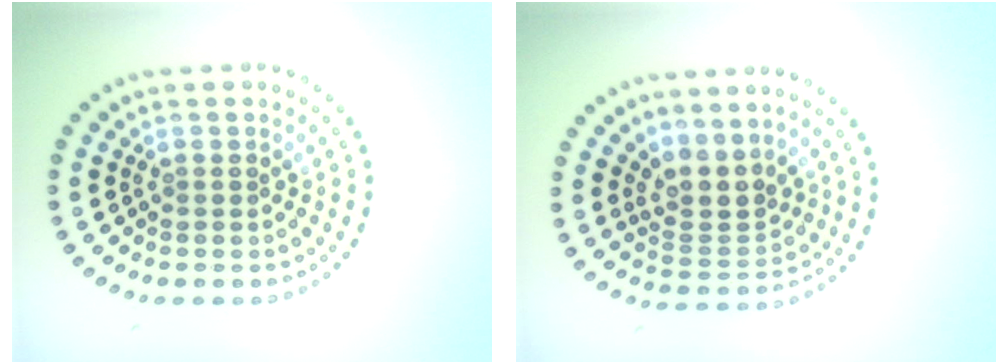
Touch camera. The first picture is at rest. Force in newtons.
{"total": 2.9, "press": 2.0, "slide": 2.1}